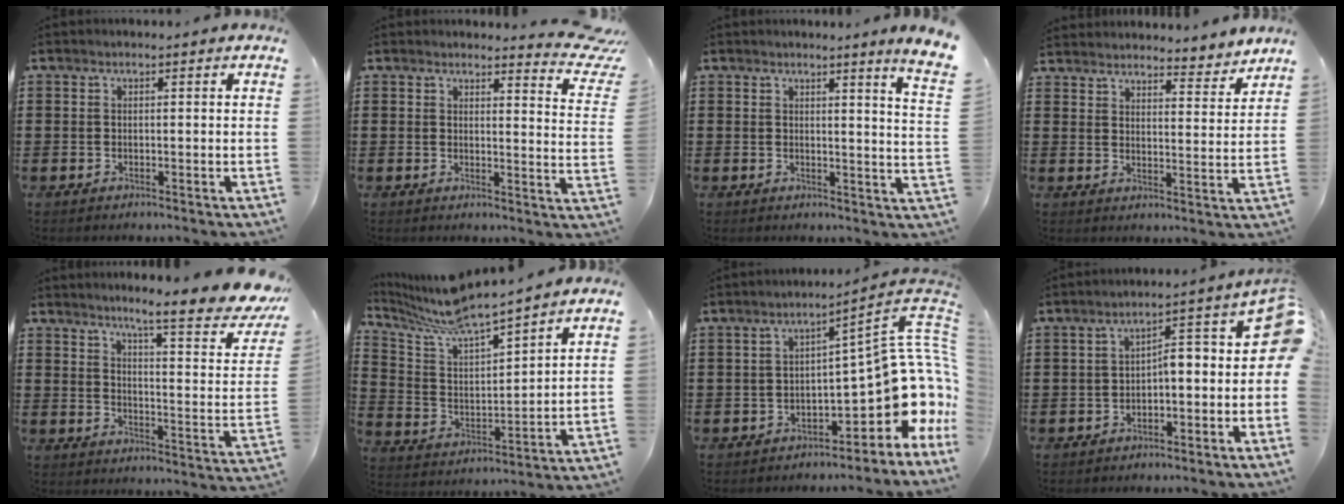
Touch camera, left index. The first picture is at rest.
{"total": 4.1, "force": [3.8, 0.4, 1.6], "torque": [-0.022, -0.024, 0.063]}
{"total": 3.3, "force": [2.6, -1.3, 1.6], "torque": [-0.030, -0.028, 0.038]}
{"total": 3.9, "force": [3.9, 0.1, -0.1], "torque": [-0.010, -0.028, 0.065]}
{"total": 8.2, "force": [6.6, 0.0, 5.0], "torque": [-0.089, -0.053, 0.099]}
{"total": 6.9, "force": [6.6, 0.1, 2.1], "torque": [-0.074, -0.052, 0.110]}
{"total": 10.8, "force": [-1.0, 3.9, 10.0], "torque": [-0.143, -0.024, -0.022]}
{"total": 3.3, "force": [-1.4, 1.4, 2.7], "torque": [-0.041, -0.022, -0.040]}